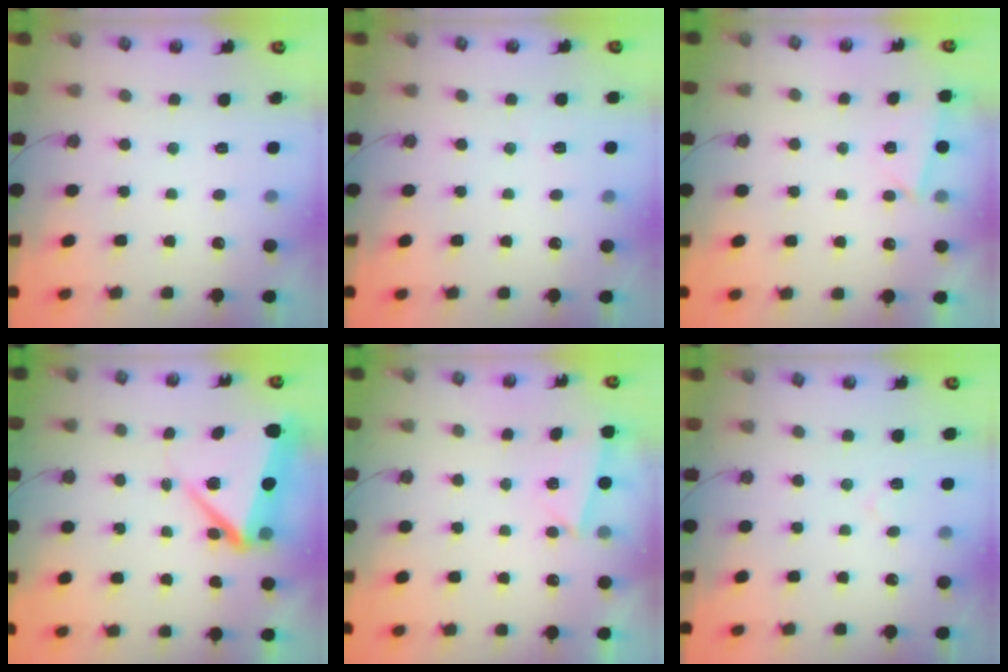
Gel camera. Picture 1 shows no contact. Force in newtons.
{"total": 2.6, "press": 2.5, "slide": 0.8}
{"total": 3.0, "press": 2.9, "slide": 0.5}
{"total": 8.0, "press": 7.9, "slide": 1.3}
{"total": 2.6, "press": 2.6, "slide": 0.3}
{"total": 4.7, "press": 4.2, "slide": 1.9}